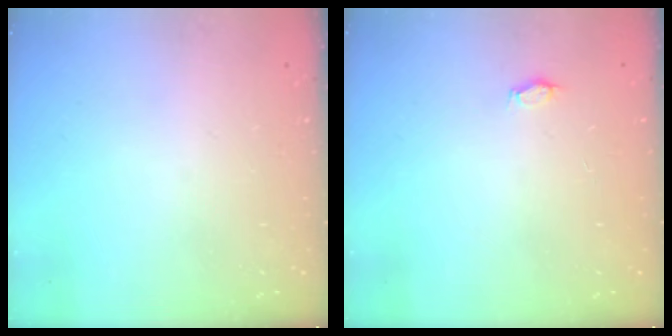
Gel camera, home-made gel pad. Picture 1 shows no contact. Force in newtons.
{"total": 2.7, "press": 2.5, "slide": 1.1}